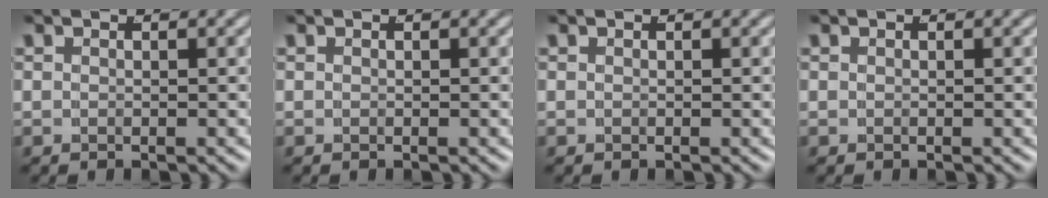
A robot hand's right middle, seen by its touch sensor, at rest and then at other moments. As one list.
[{"total": 0.0}, {"total": 0.0}, {"total": 0.0}]